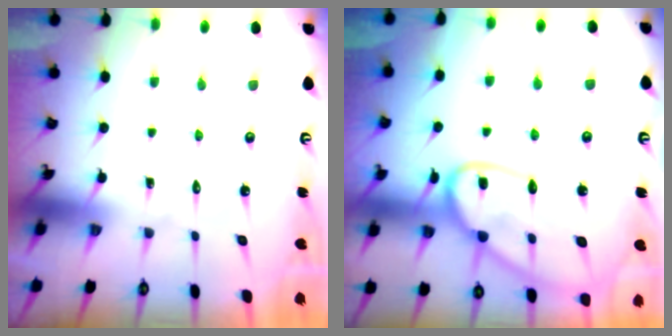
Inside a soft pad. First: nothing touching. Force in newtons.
{"total": 15.6, "press": 15.5, "slide": 1.5}